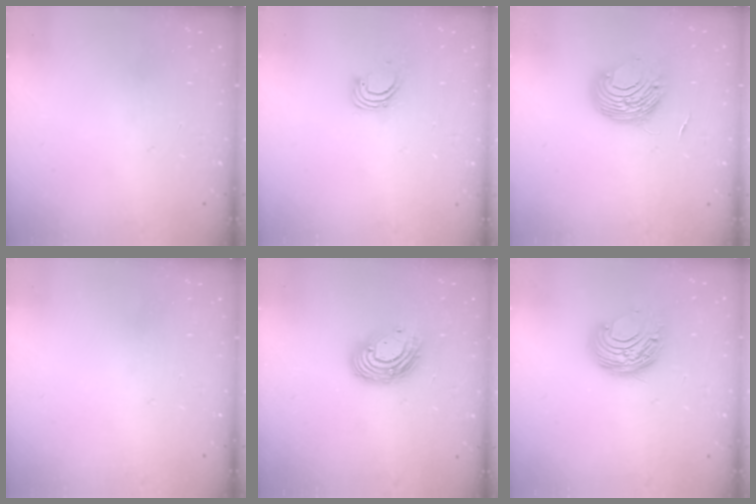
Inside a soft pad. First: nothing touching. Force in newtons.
{"total": 2.2, "press": 2.2, "slide": 0.2}
{"total": 9.4, "press": 9.3, "slide": 1.0}
{"total": 0.0}
{"total": 11.5, "press": 11.5, "slide": 0.2}
{"total": 9.0, "press": 9.0, "slide": 0.2}